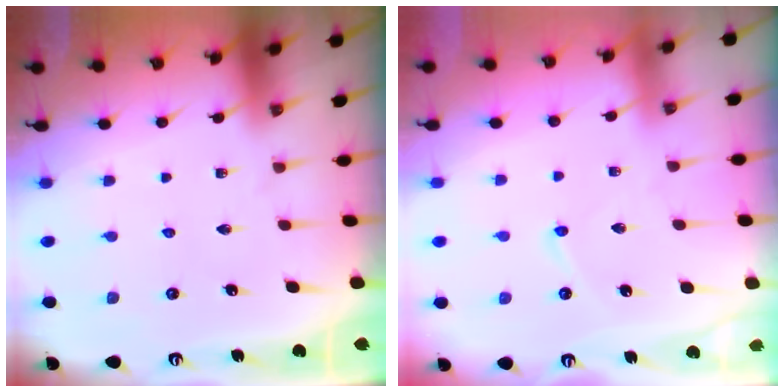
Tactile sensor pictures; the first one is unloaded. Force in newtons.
{"total": 2.9, "press": 2.9, "slide": 0.2}